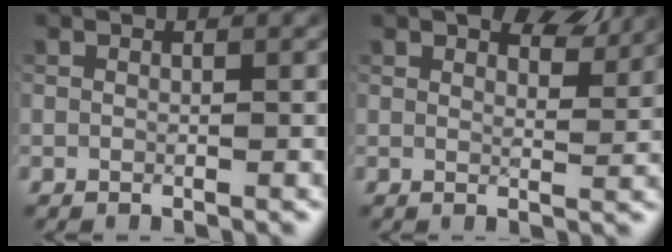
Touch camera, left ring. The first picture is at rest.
{"total": 4.9, "force": [3.9, 1.5, 2.5], "torque": [-0.038, 0.002, 0.052]}